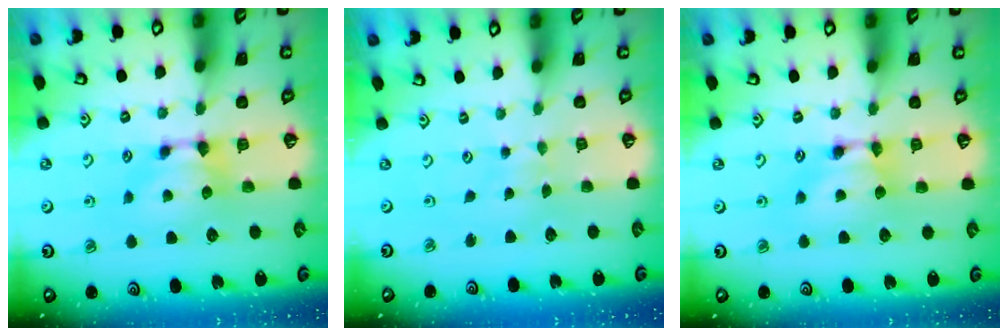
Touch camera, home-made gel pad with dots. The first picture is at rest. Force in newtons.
{"total": 3.2, "press": 3.2, "slide": 0.2}
{"total": 1.6, "press": 1.6, "slide": 0.2}